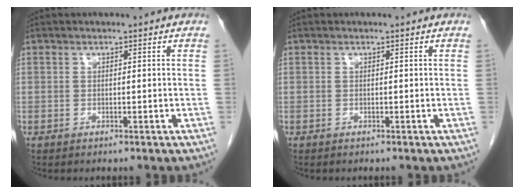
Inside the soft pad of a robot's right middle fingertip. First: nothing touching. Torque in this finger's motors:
{"motor_torque": [0.22, 0.02, -0.04, -0.01]}